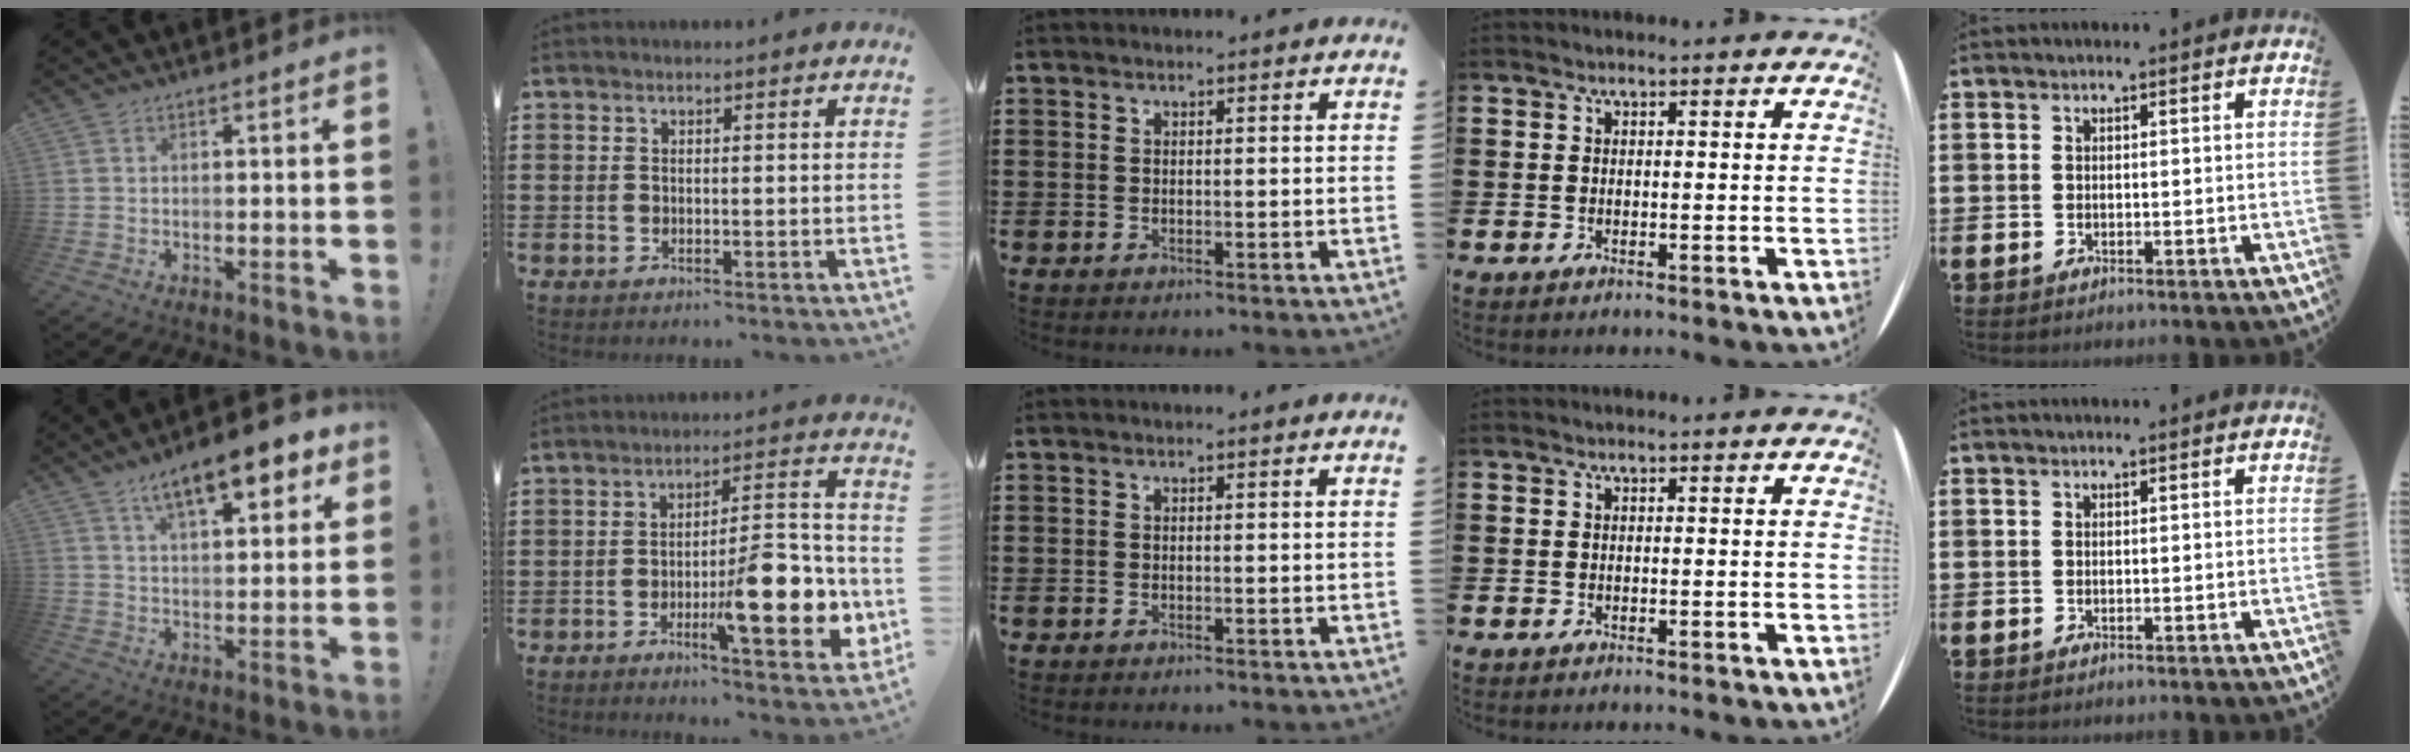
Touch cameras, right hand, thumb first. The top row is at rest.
{"thumb": {"total": 13.2, "force": [7.4, 4.6, 10.0], "torque": [-0.150, -0.033, 0.120]}, "index": {"total": 13.1, "force": [-4.2, 3.7, 11.9], "torque": [-0.177, -0.002, -0.072]}}